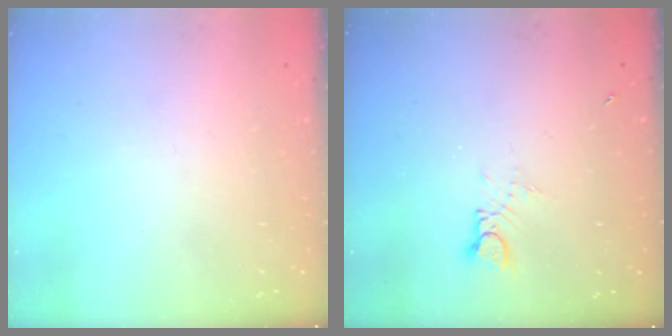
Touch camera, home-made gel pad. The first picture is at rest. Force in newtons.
{"total": 3.0, "press": 2.9, "slide": 0.3}